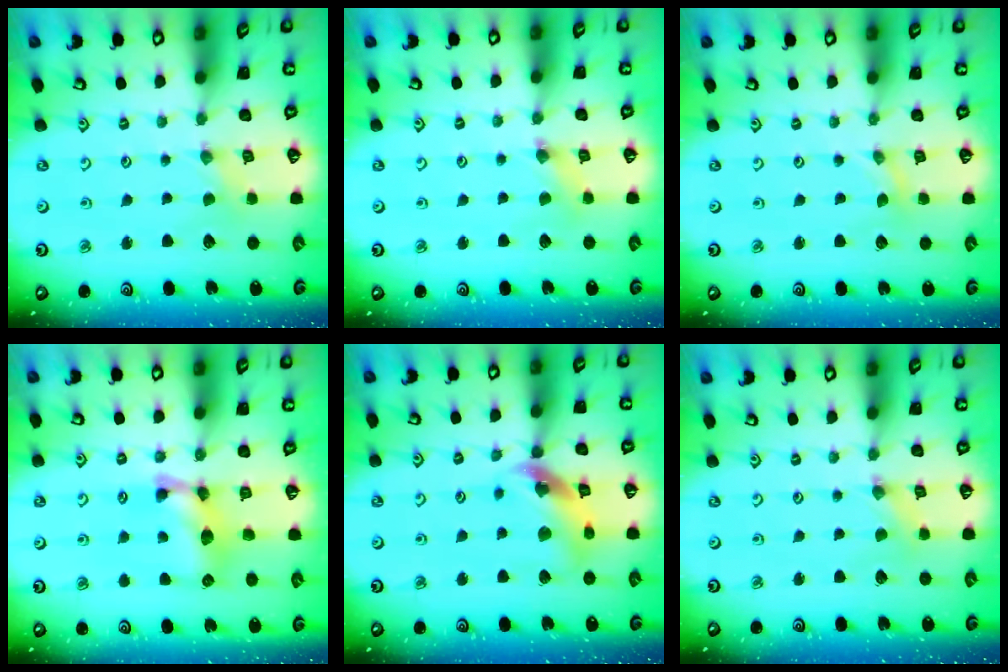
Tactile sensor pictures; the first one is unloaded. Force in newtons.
{"total": 1.3, "press": 1.3, "slide": 0.3}
{"total": 0.0}
{"total": 12.2, "press": 12.2, "slide": 0.6}
{"total": 13.8, "press": 13.7, "slide": 1.6}
{"total": 0.0}